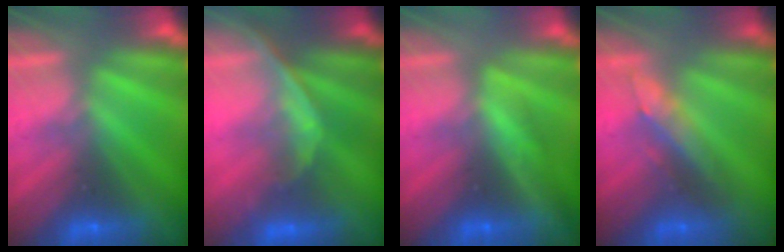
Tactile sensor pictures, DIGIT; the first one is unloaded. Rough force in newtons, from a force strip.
{"total": 1.1}
{"total": 3.3}
{"total": 2.9}